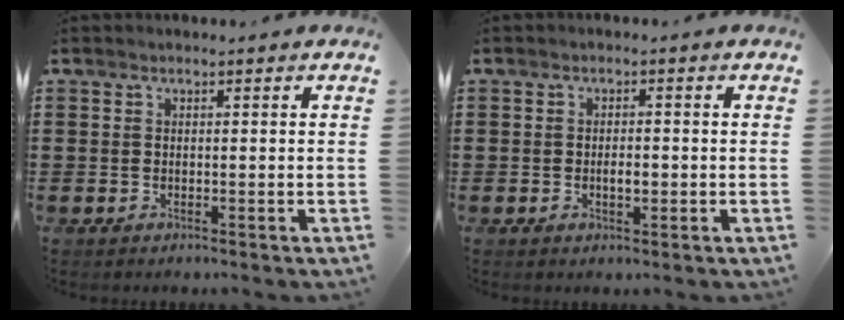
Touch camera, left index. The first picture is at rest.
{"total": 2.0, "force": [-0.2, 0.8, 1.8], "torque": [-0.035, 0.001, -0.005]}